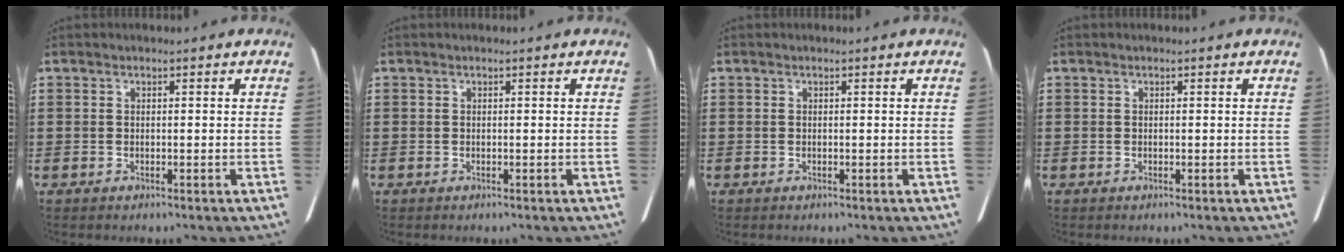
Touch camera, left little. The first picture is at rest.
{"total": 0.0}
{"total": 0.0}
{"total": 0.0}